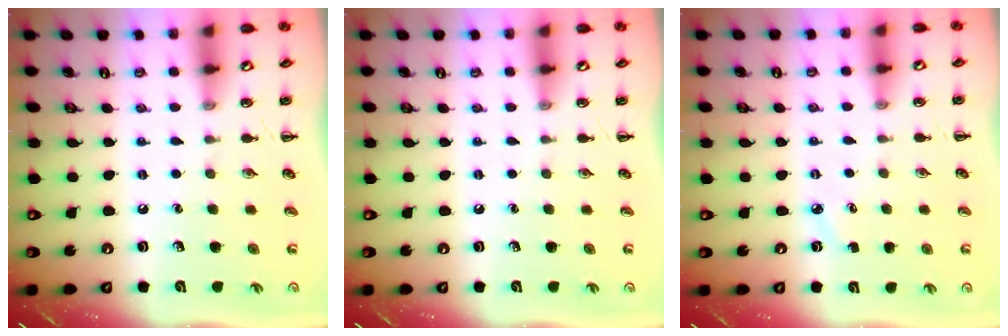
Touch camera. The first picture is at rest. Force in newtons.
{"total": 0.0}
{"total": 2.0, "press": 1.9, "slide": 0.7}